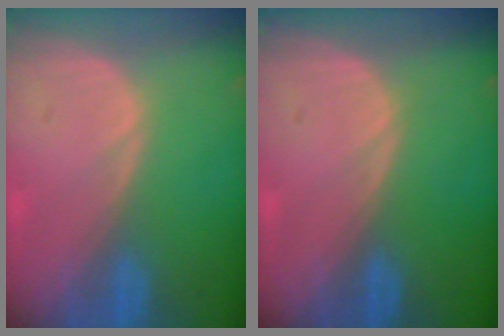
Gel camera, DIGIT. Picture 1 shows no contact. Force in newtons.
{"total": 0.0}